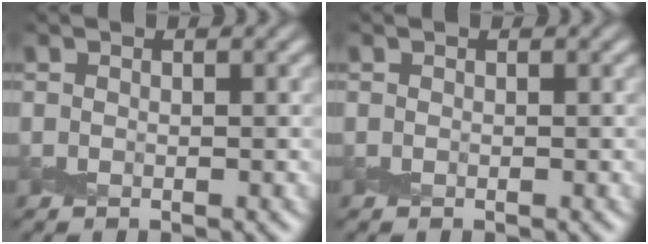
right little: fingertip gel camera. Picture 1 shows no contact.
{"total": 0.0}